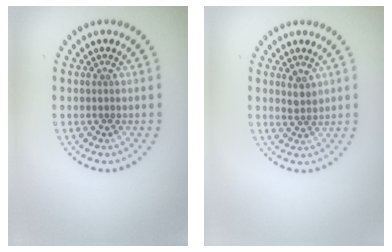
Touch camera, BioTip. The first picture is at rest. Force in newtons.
{"total": 1.5, "press": 1.2, "slide": 0.9}